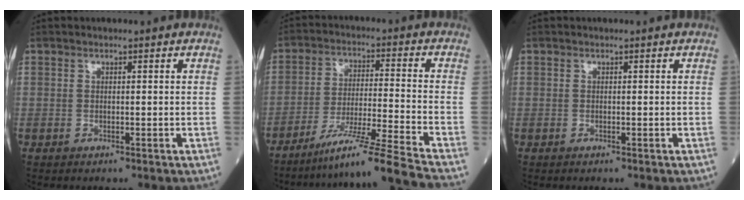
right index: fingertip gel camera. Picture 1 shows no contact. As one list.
[{"total": 15.4, "force": [-13.1, -3.7, 7.3], "torque": [-0.109, -0.017, -0.213]}, {"total": 0.0}]